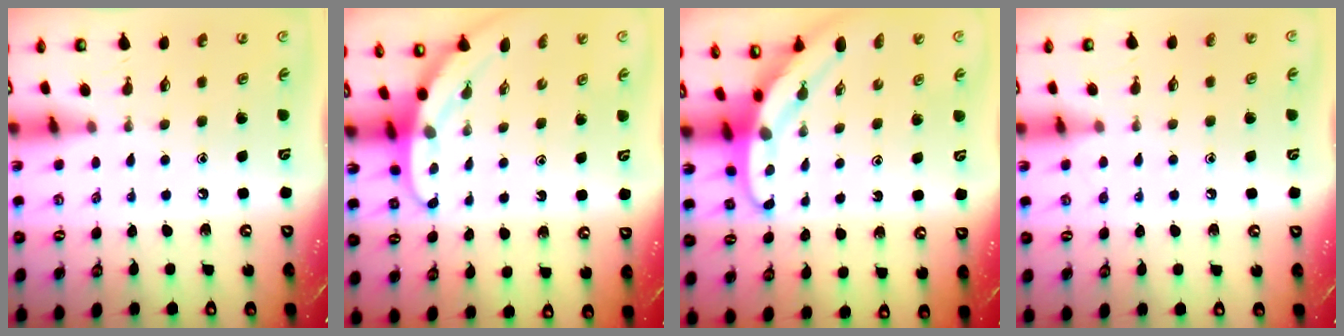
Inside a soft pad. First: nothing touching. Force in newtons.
{"total": 3.2, "press": 3.2, "slide": 0.1}
{"total": 5.1, "press": 5.1, "slide": 0.4}
{"total": 3.0, "press": 3.0, "slide": 0.3}